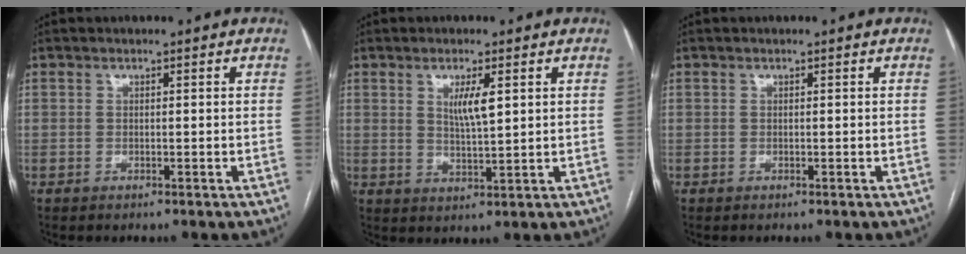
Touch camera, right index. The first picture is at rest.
{"total": 4.4, "force": [1.6, 0.7, 4.0], "torque": [-0.075, -0.005, 0.030]}
{"total": 0.0}